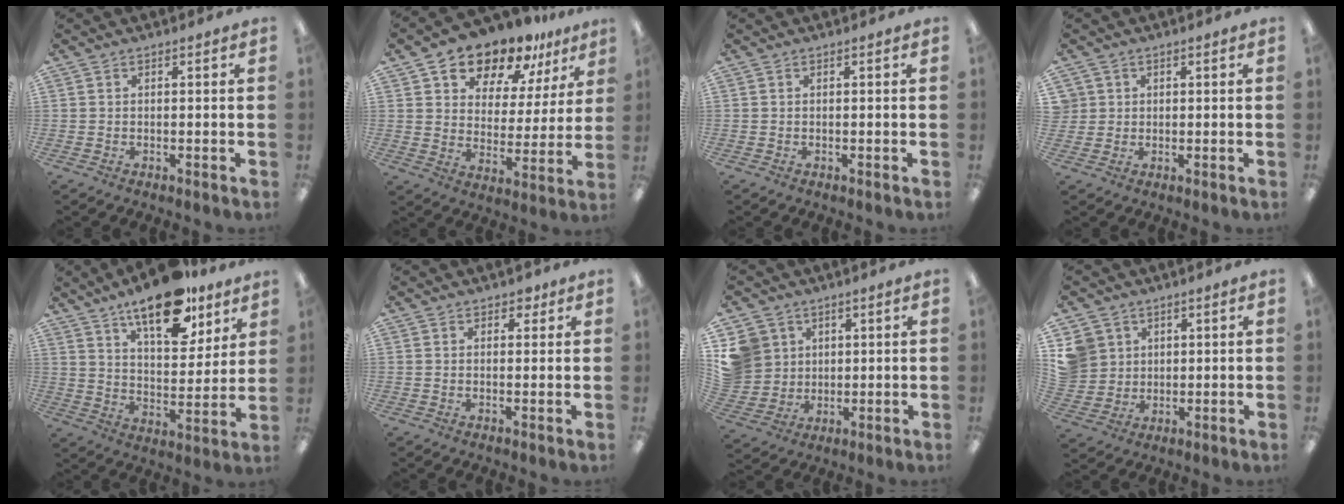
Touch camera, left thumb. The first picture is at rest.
{"total": 13.4, "force": [11.5, 6.2, 3.3], "torque": [-0.059, -0.094, 0.210]}
{"total": 0.0}
{"total": 2.6, "force": [0.7, 2.5, -0.2], "torque": [0.003, 0.001, 0.011]}
{"total": 17.2, "force": [12.6, 7.0, 9.4], "torque": [-0.139, -0.070, 0.214]}
{"total": 2.3, "force": [1.5, 1.6, 0.8], "torque": [0.000, -0.002, 0.025]}
{"total": 9.8, "force": [3.8, 8.9, 1.6], "torque": [-0.056, -0.008, 0.080]}
{"total": 7.6, "force": [3.3, 6.8, 0.8], "torque": [-0.038, -0.004, 0.068]}